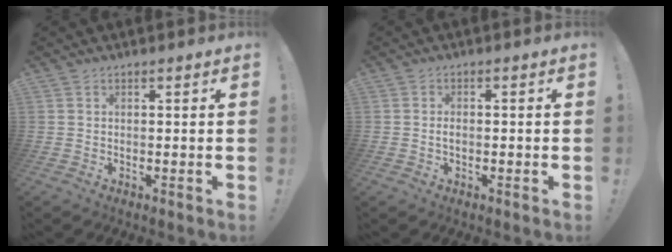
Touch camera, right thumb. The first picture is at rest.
{"total": 1.3, "force": [-0.4, 0.7, 1.0], "torque": [-0.017, 0.004, -0.008]}